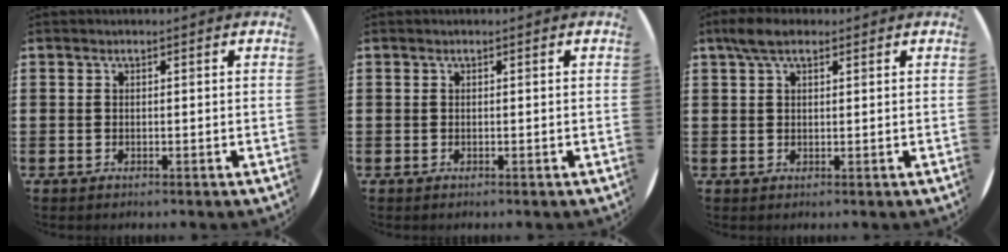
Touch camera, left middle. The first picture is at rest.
{"total": 0.0}
{"total": 3.5, "force": [2.4, 1.5, 2.2], "torque": [-0.040, 0.005, 0.041]}